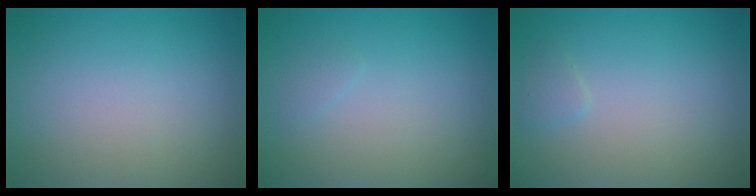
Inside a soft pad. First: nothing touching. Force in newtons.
{"total": 0.6, "press": 0.6, "slide": 0.1}
{"total": 0.7, "press": 0.7, "slide": 0.1}